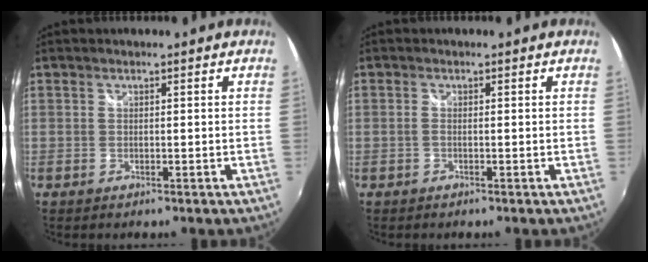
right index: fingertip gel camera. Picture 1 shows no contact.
{"total": 0.6, "force": [-0.2, 0.1, 0.5], "torque": [-0.012, 0.004, -0.004]}